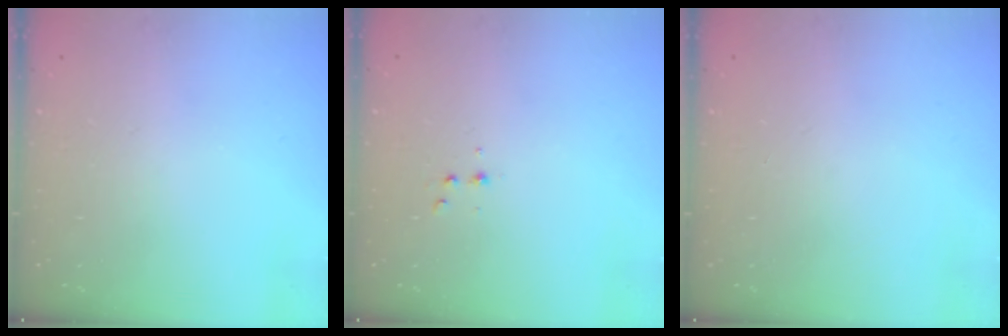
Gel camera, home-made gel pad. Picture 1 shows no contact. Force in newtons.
{"total": 2.9, "press": 2.7, "slide": 1.1}
{"total": 0.0}